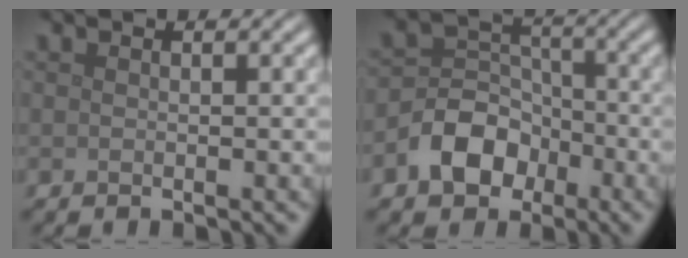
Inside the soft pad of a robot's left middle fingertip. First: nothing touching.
{"total": 5.2, "force": [-2.6, 3.8, 2.4], "torque": [-0.037, 0.002, -0.053]}